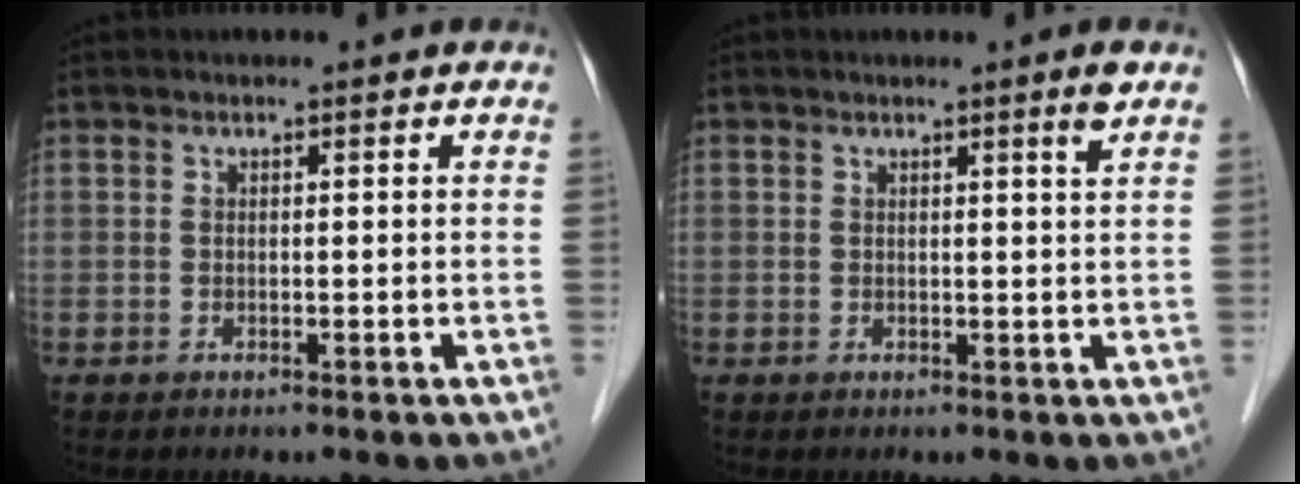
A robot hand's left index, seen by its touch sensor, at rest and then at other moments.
{"total": 1.8, "force": [1.1, -0.4, 1.3], "torque": [-0.017, -0.009, 0.018]}